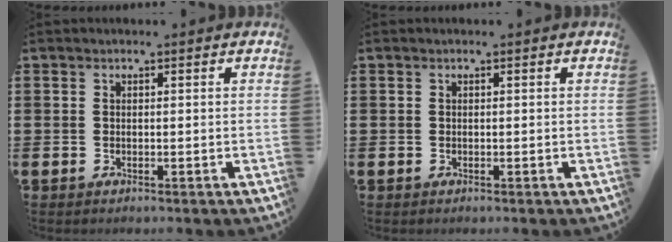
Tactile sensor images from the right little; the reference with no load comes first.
{"total": 0.0}